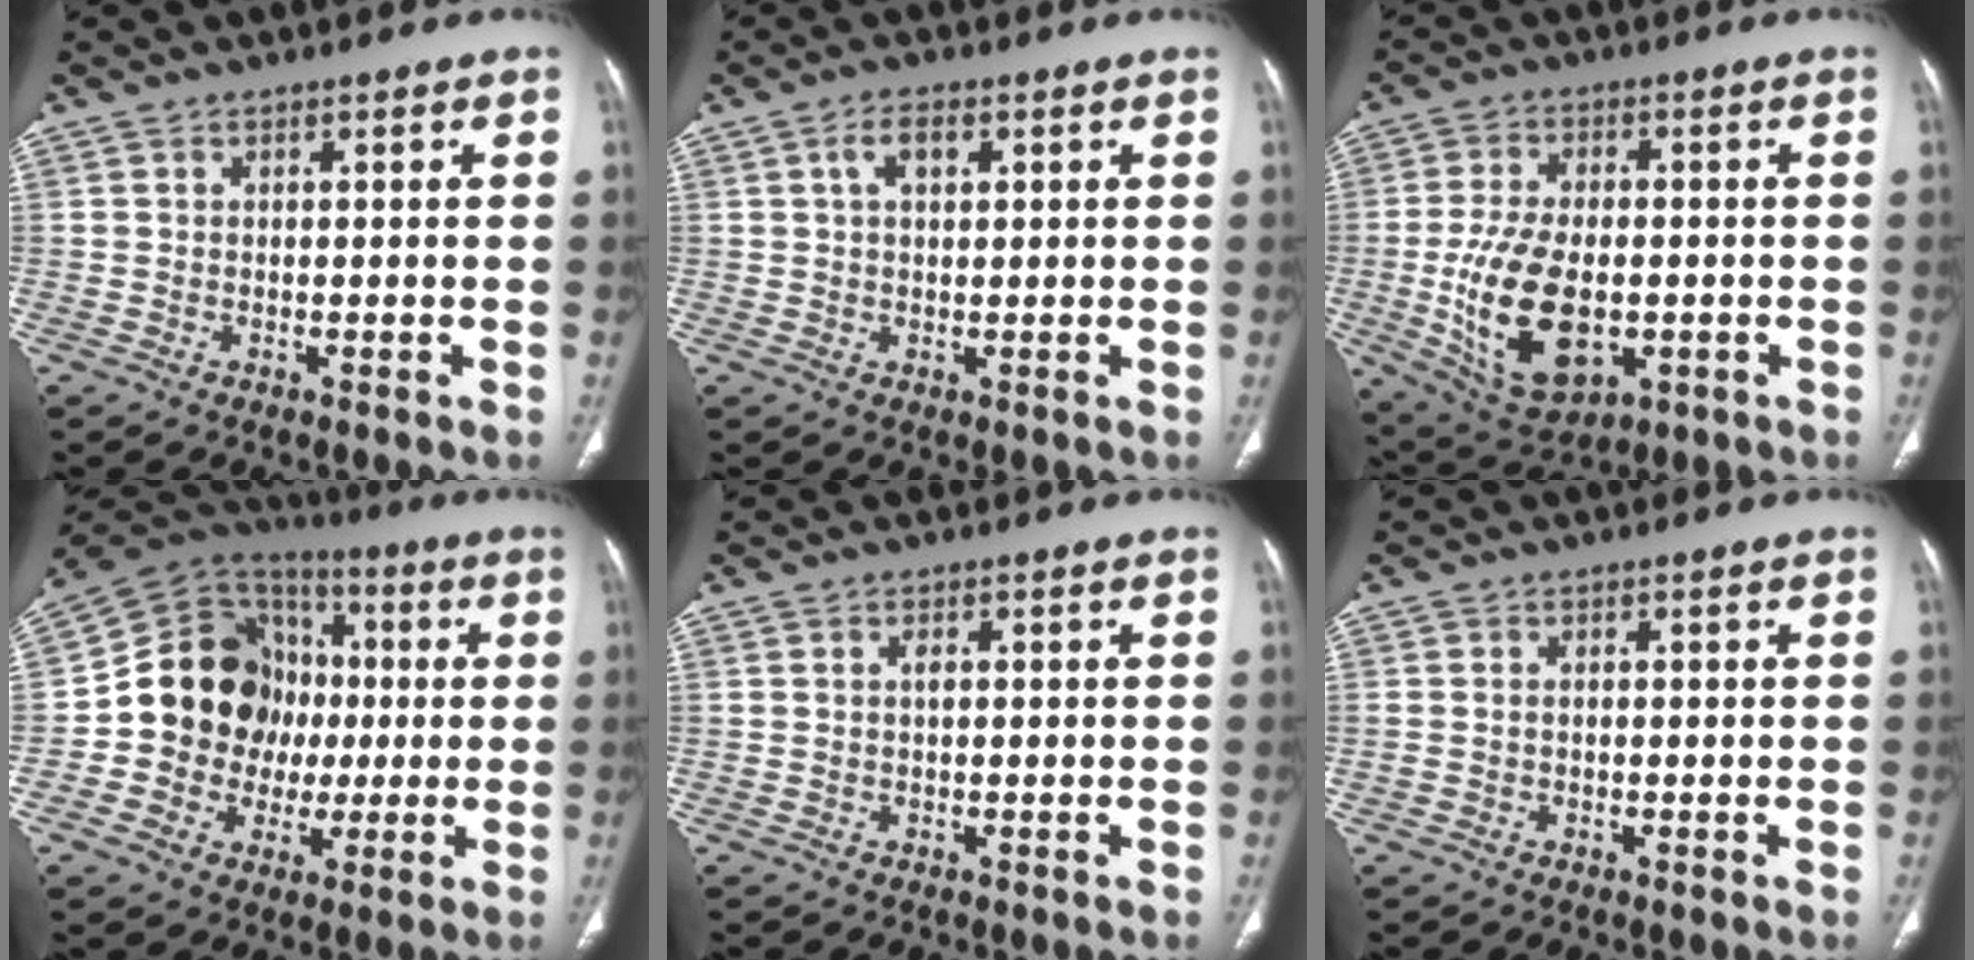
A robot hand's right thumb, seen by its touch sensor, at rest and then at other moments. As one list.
[{"total": 3.9, "force": [1.4, 2.0, 3.0], "torque": [-0.051, 0.007, 0.025]}, {"total": 15.7, "force": [-2.9, 8.9, 12.5], "torque": [-0.222, -0.002, -0.032]}, {"total": 18.2, "force": [-0.3, 15.6, 9.2], "torque": [-0.111, 0.034, -0.007]}, {"total": 1.0, "force": [0.2, 0.5, 0.8], "torque": [-0.015, 0.001, 0.001]}, {"total": 0.8, "force": [-0.1, 0.6, 0.5], "torque": [-0.016, 0.007, 0.001]}]